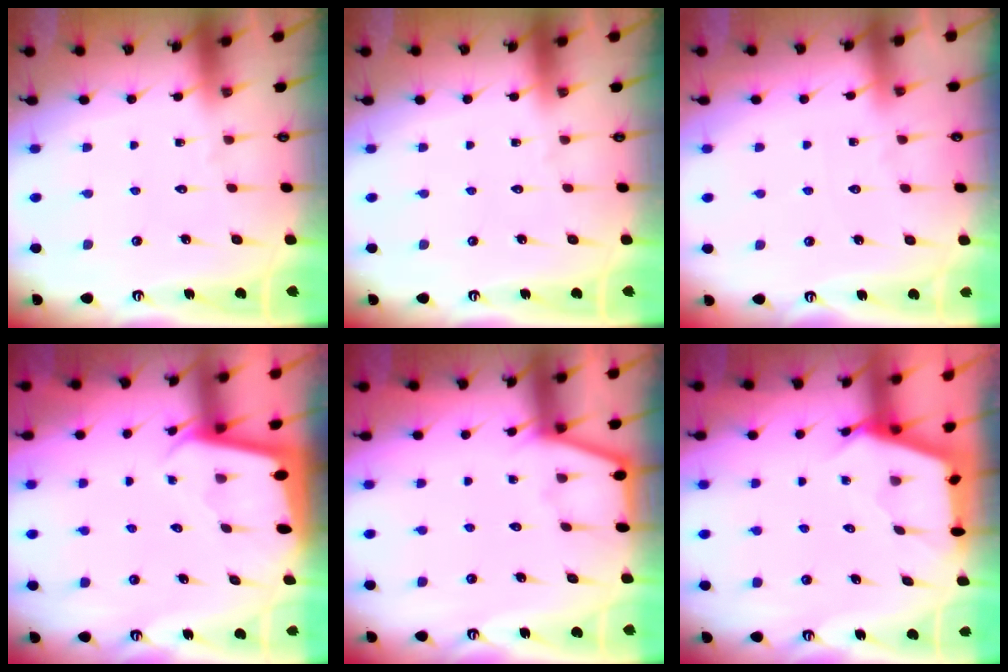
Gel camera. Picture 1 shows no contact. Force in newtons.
{"total": 0.0}
{"total": 1.8, "press": 1.8, "slide": 0.3}
{"total": 1.8, "press": 1.8, "slide": 0.1}
{"total": 3.2, "press": 3.1, "slide": 0.3}
{"total": 2.6, "press": 2.6, "slide": 0.3}